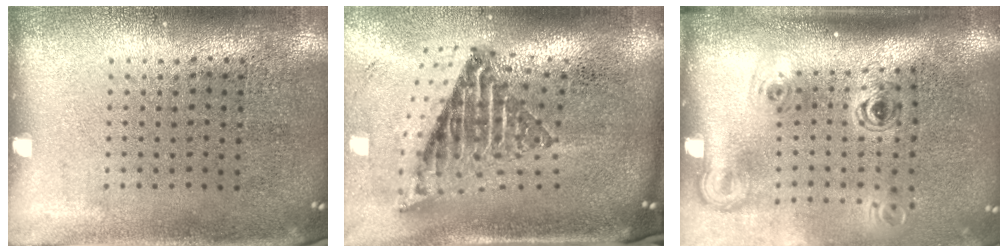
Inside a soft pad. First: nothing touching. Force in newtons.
{"total": 2.6, "press": 1.6, "slide": 2.1}
{"total": 2.2, "press": 1.5, "slide": 1.6}